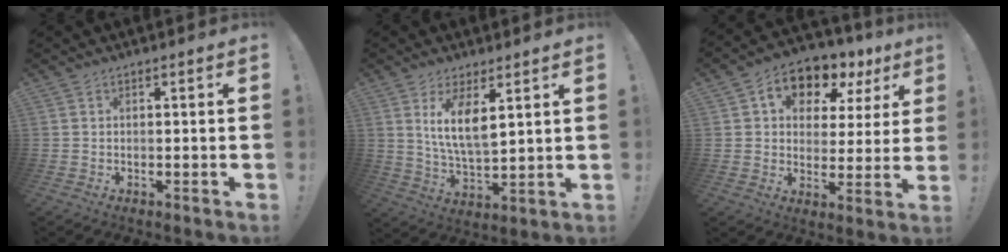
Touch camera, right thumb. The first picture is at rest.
{"total": 9.7, "force": [4.7, 3.3, 7.8], "torque": [-0.140, -0.031, 0.076]}
{"total": 10.3, "force": [5.5, 7.1, 5.1], "torque": [-0.082, -0.035, 0.101]}